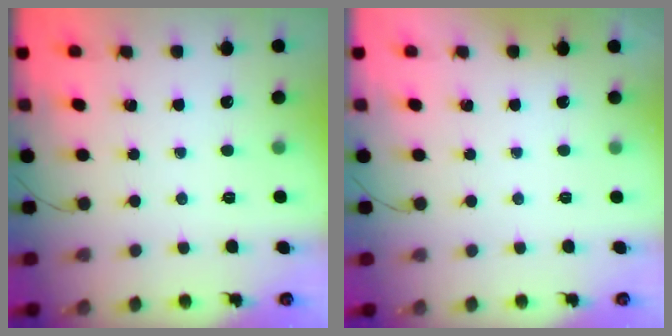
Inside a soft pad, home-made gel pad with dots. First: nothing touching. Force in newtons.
{"total": 1.9, "press": 1.9, "slide": 0.3}